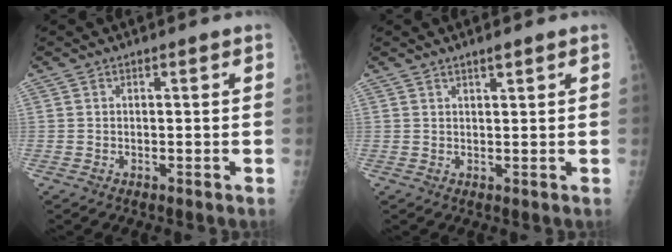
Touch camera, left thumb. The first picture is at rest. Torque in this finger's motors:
{"motor_torque": [-0.27, 0.17, -0.17, 0.11, -0.11]}